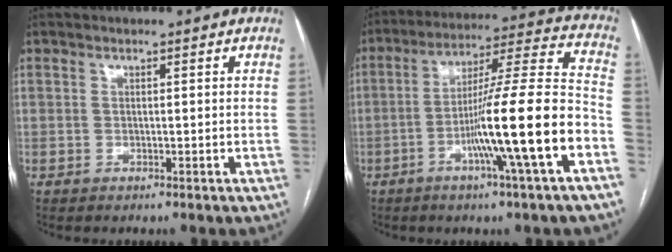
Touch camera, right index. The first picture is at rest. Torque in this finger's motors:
{"motor_torque": [2.14, 0.00, 1.05, 0.21]}